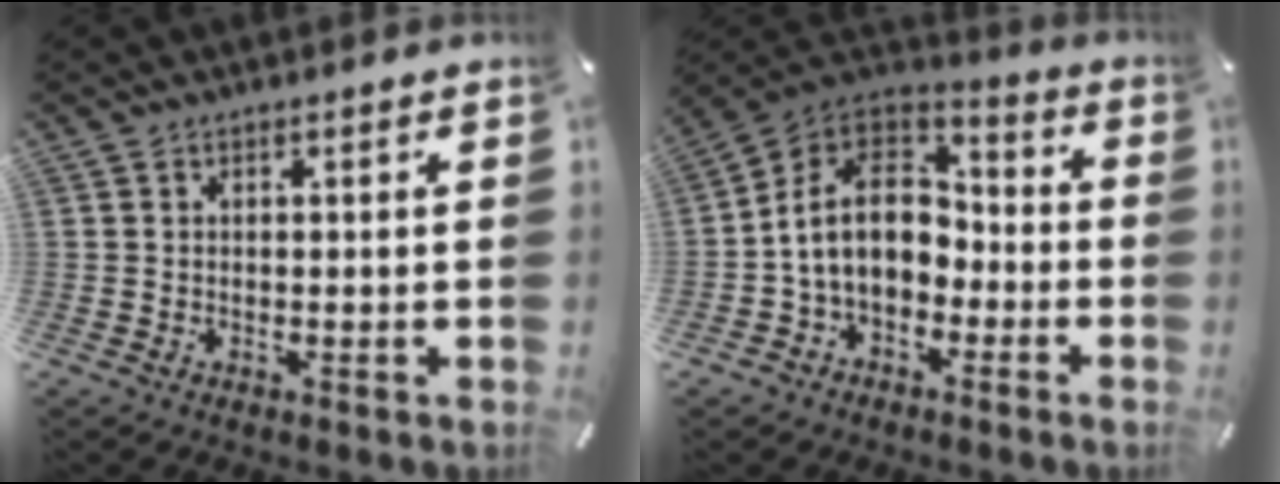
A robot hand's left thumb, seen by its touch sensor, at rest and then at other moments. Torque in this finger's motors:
{"motor_torque": [2.40, 2.60, 1.04, 0.39, 0.30]}